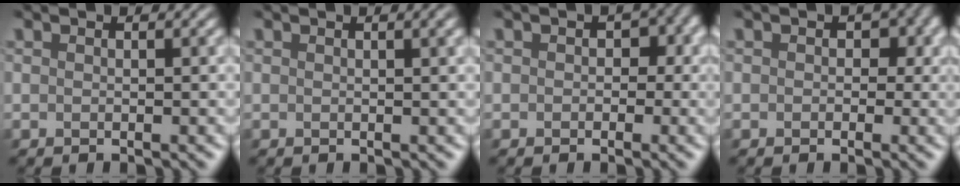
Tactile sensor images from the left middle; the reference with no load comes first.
{"total": 1.3, "force": [0.4, 0.5, 1.2], "torque": [-0.006, 0.000, -0.002]}
{"total": 1.8, "force": [-0.2, 1.6, 0.7], "torque": [0.017, 0.006, -0.013]}
{"total": 2.2, "force": [0.0, 2.0, 1.0], "torque": [0.015, 0.008, -0.009]}